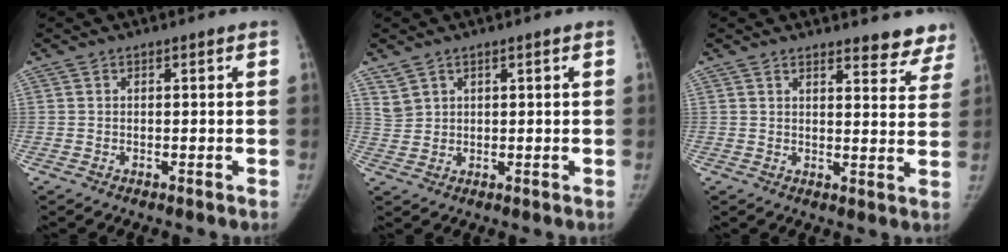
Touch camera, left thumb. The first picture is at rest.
{"total": 2.5, "force": [1.9, 1.6, 0.4], "torque": [0.002, -0.010, 0.042]}
{"total": 8.8, "force": [8.1, 2.6, 2.1], "torque": [0.020, -0.047, 0.073]}